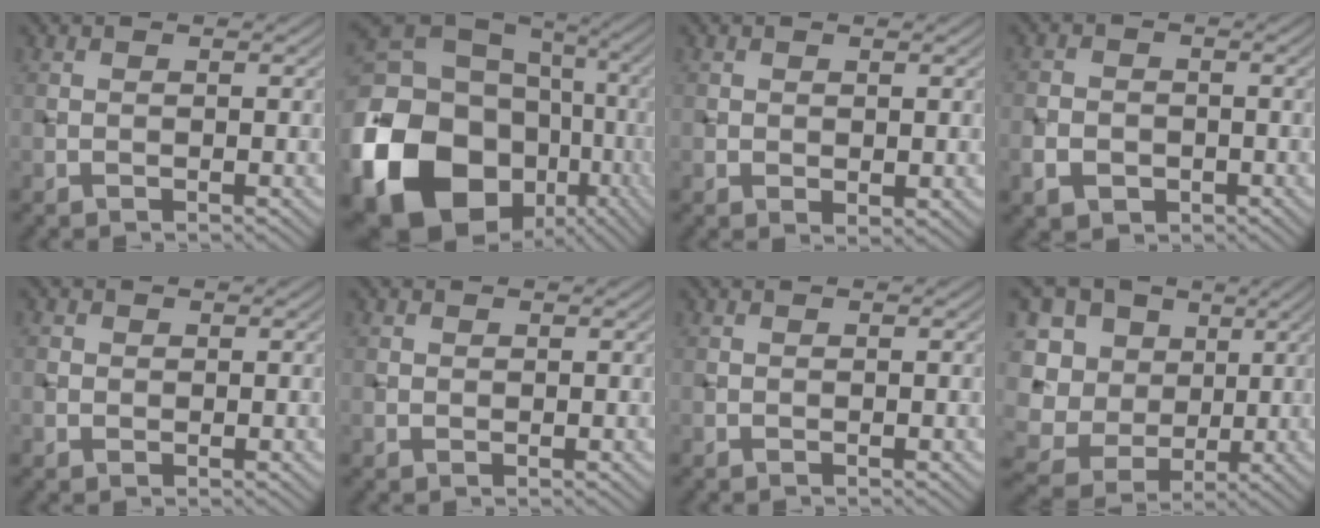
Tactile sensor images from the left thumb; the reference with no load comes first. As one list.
[{"total": 24.3, "force": [-7.8, 19.7, 12.0], "torque": [-0.288, -0.058, -0.155]}, {"total": 1.2, "force": [0.2, 0.9, 0.8], "torque": [-0.015, -0.006, 0.008]}, {"total": 3.9, "force": [-1.7, 3.0, 1.8], "torque": [-0.041, -0.008, -0.037]}, {"total": 1.2, "force": [0.2, 1.1, 0.3], "torque": [-0.006, -0.003, 0.001]}, {"total": 0.8, "force": [0.3, 0.7, 0.2], "torque": [-0.003, -0.003, 0.006]}, {"total": 0.0}, {"total": 15.4, "force": [2.5, 13.4, 7.1], "torque": [-0.255, 0.017, 0.060]}]